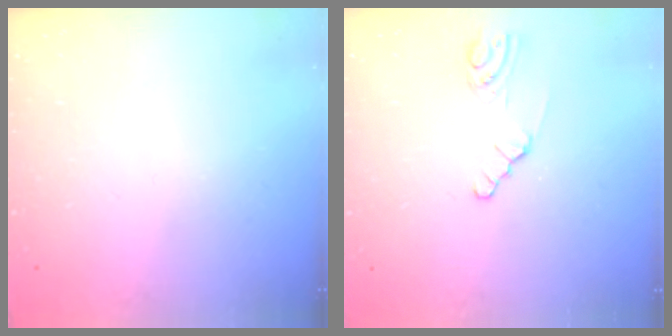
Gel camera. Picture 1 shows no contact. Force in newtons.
{"total": 1.4, "press": 1.4, "slide": 0.2}